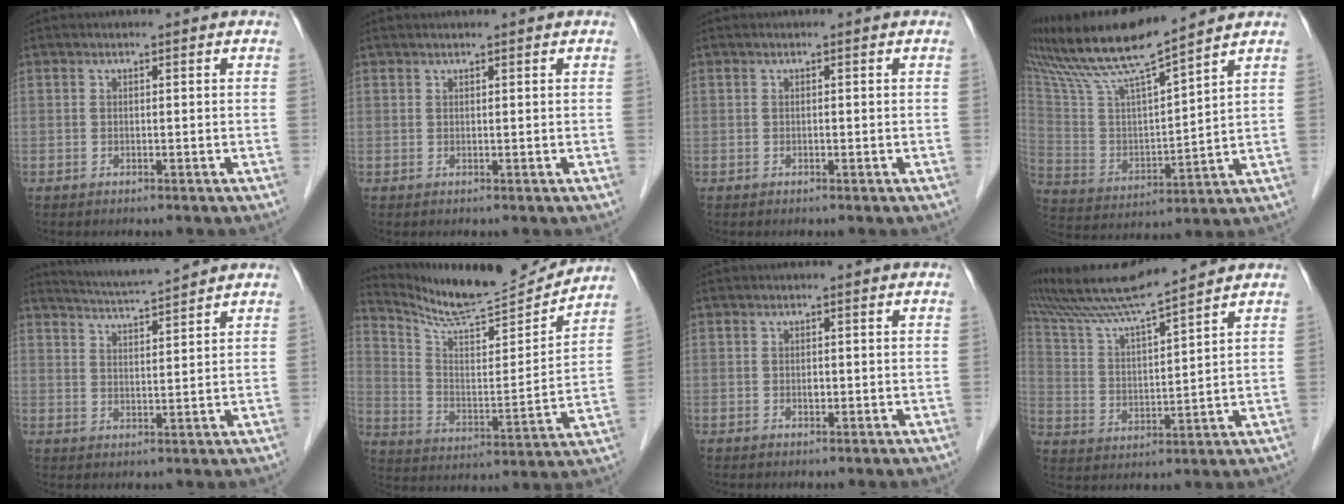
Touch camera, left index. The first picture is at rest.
{"total": 1.0, "force": [-0.9, -0.5, 0.1], "torque": [0.002, 0.009, -0.011]}
{"total": 2.1, "force": [-2.1, -0.4, -0.5], "torque": [0.009, -0.006, -0.035]}
{"total": 12.8, "force": [10.6, -0.8, 7.2], "torque": [-0.146, 0.004, 0.208]}
{"total": 4.8, "force": [4.4, -1.5, 1.2], "torque": [-0.032, 0.000, 0.079]}
{"total": 14.5, "force": [14.0, 0.1, 3.7], "torque": [-0.077, -0.035, 0.224]}
{"total": 2.1, "force": [-2.1, 0.0, -0.1], "torque": [0.002, -0.005, -0.035]}
{"total": 10.7, "force": [9.4, -1.6, 4.9], "torque": [-0.103, 0.009, 0.174]}